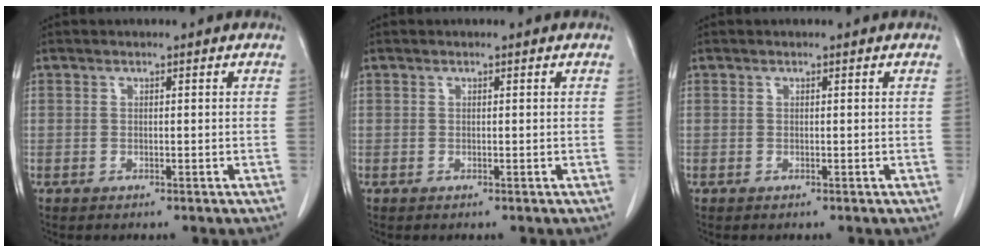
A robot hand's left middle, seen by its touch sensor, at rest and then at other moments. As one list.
[{"total": 0.0}, {"total": 0.0}]